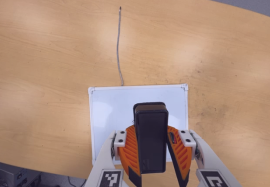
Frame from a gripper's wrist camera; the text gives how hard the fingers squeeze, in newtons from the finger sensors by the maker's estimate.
{"total": 8.5, "left": 8.8, "right": 8.2}